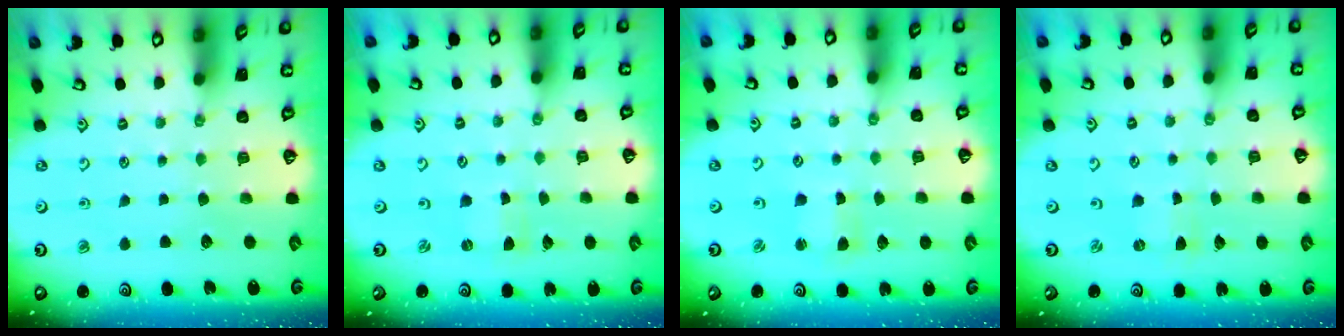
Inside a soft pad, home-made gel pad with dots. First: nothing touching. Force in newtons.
{"total": 0.0}
{"total": 1.9, "press": 1.9, "slide": 0.3}
{"total": 0.0}